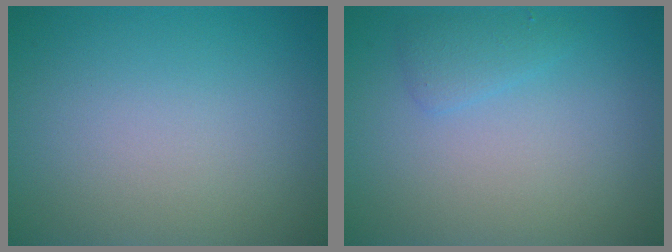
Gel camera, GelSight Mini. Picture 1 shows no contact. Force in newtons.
{"total": 1.4, "press": 1.4, "slide": 0.1}